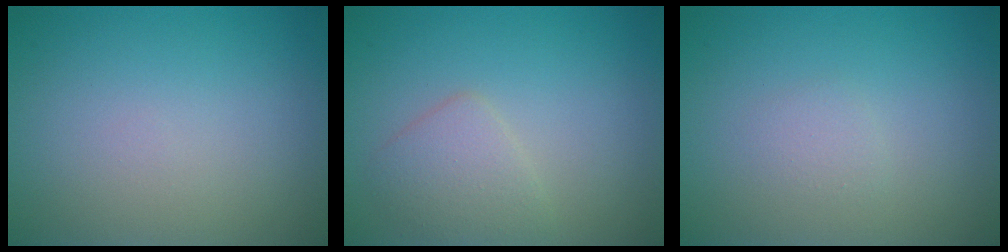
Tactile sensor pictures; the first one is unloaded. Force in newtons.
{"total": 2.4, "press": 2.4, "slide": 0.0}
{"total": 0.9, "press": 0.9, "slide": 0.0}